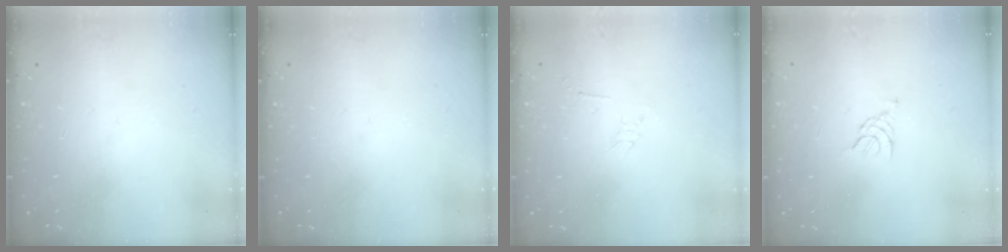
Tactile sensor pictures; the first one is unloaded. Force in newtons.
{"total": 0.0}
{"total": 2.3, "press": 2.3, "slide": 0.4}
{"total": 0.8, "press": 0.7, "slide": 0.3}